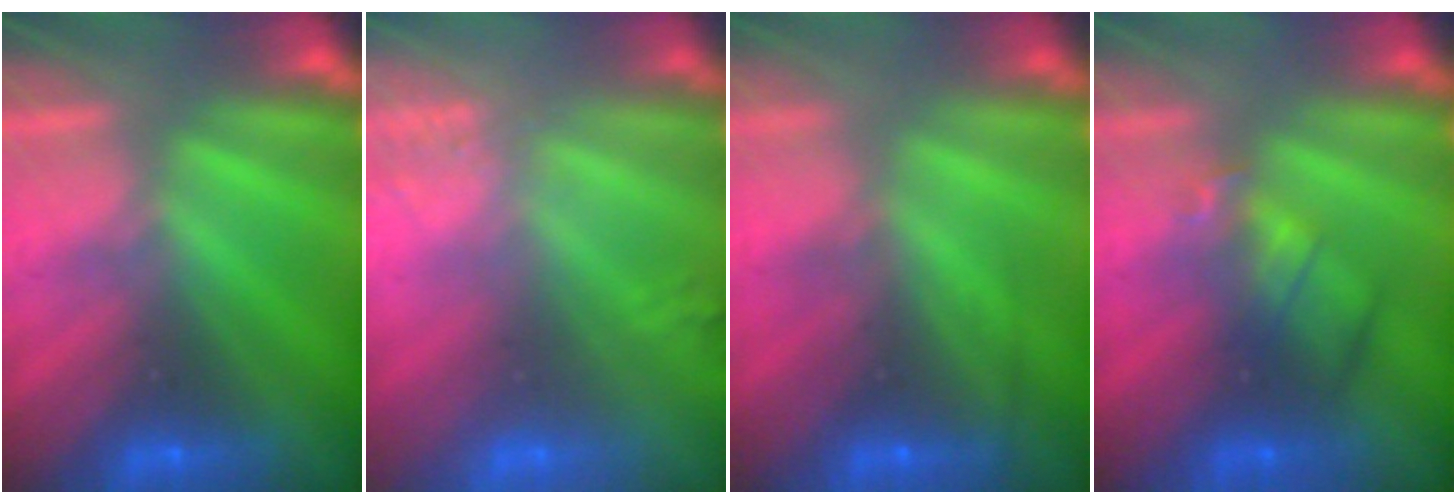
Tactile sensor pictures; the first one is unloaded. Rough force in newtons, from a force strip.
{"total": 2.4}
{"total": 2.2}
{"total": 2.4}